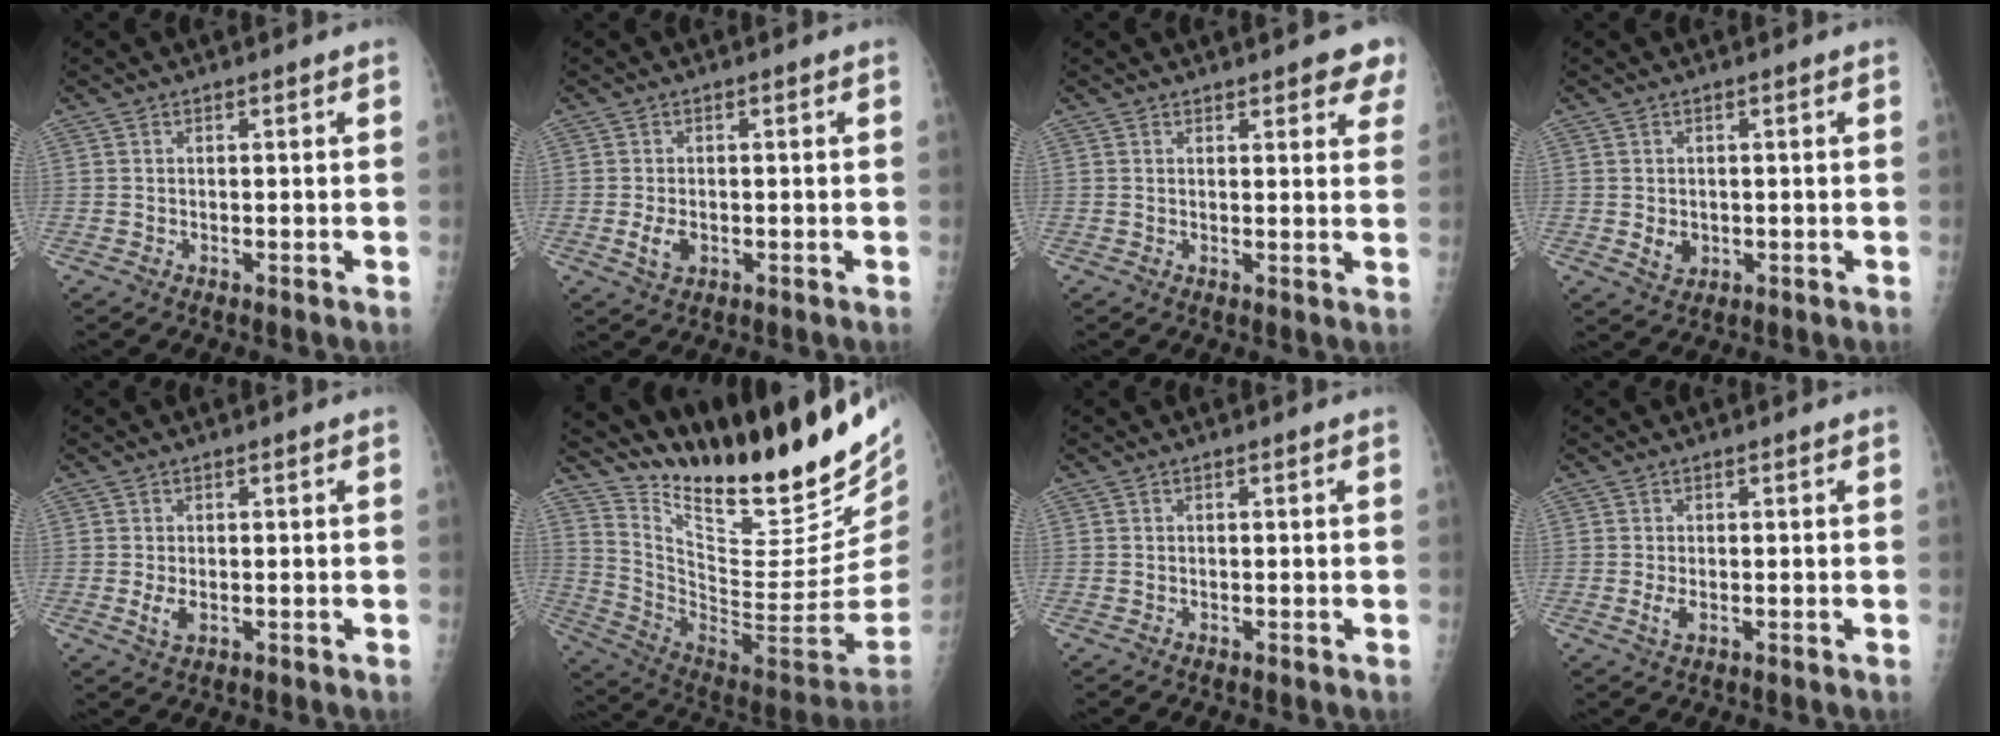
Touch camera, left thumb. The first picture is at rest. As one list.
[{"total": 3.0, "force": [-0.5, 2.0, 2.3], "torque": [-0.042, -0.005, -0.005]}, {"total": 6.1, "force": [4.4, 2.2, 3.6], "torque": [-0.010, -0.015, 0.046]}, {"total": 2.8, "force": [0.0, 2.3, 1.6], "torque": [-0.018, -0.003, 0.009]}, {"total": 2.9, "force": [0.3, 1.5, 2.4], "torque": [-0.042, -0.008, 0.010]}, {"total": 31.2, "force": [24.2, 7.9, 18.1], "torque": [-0.263, -0.149, 0.373]}, {"total": 0.0}, {"total": 2.3, "force": [0.3, 1.1, 2.0], "torque": [-0.038, -0.005, 0.006]}]